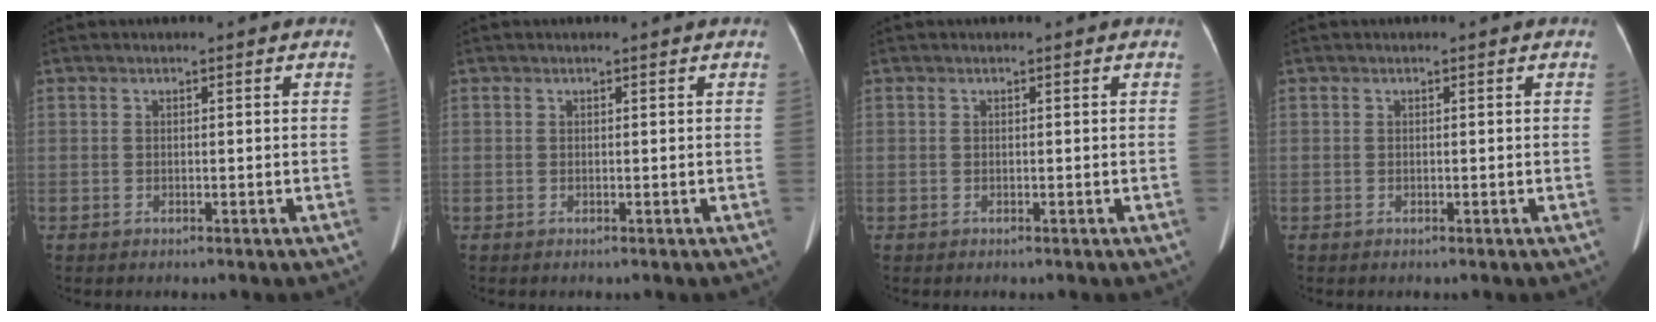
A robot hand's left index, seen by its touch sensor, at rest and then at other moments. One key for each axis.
{"total": 0.0}
{"total": 0.0}
{"total": 0.0}